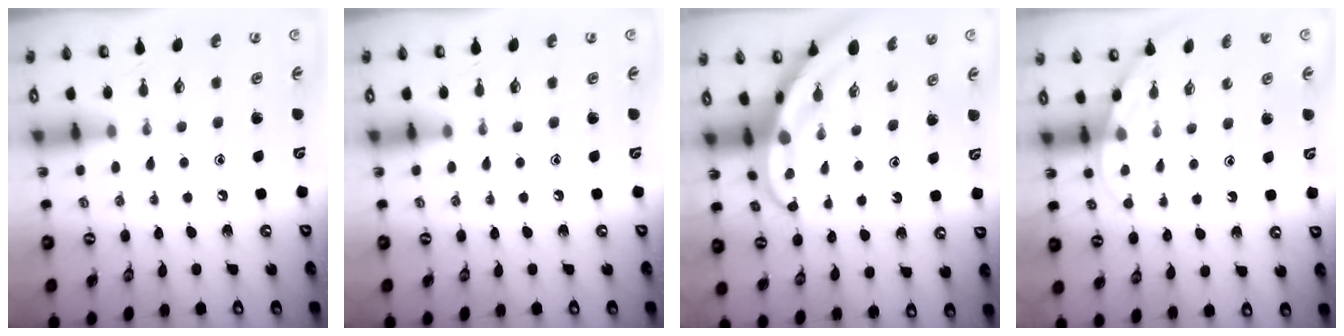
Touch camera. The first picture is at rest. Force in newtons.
{"total": 0.0}
{"total": 3.9, "press": 3.8, "slide": 0.6}
{"total": 2.6, "press": 2.6, "slide": 0.1}